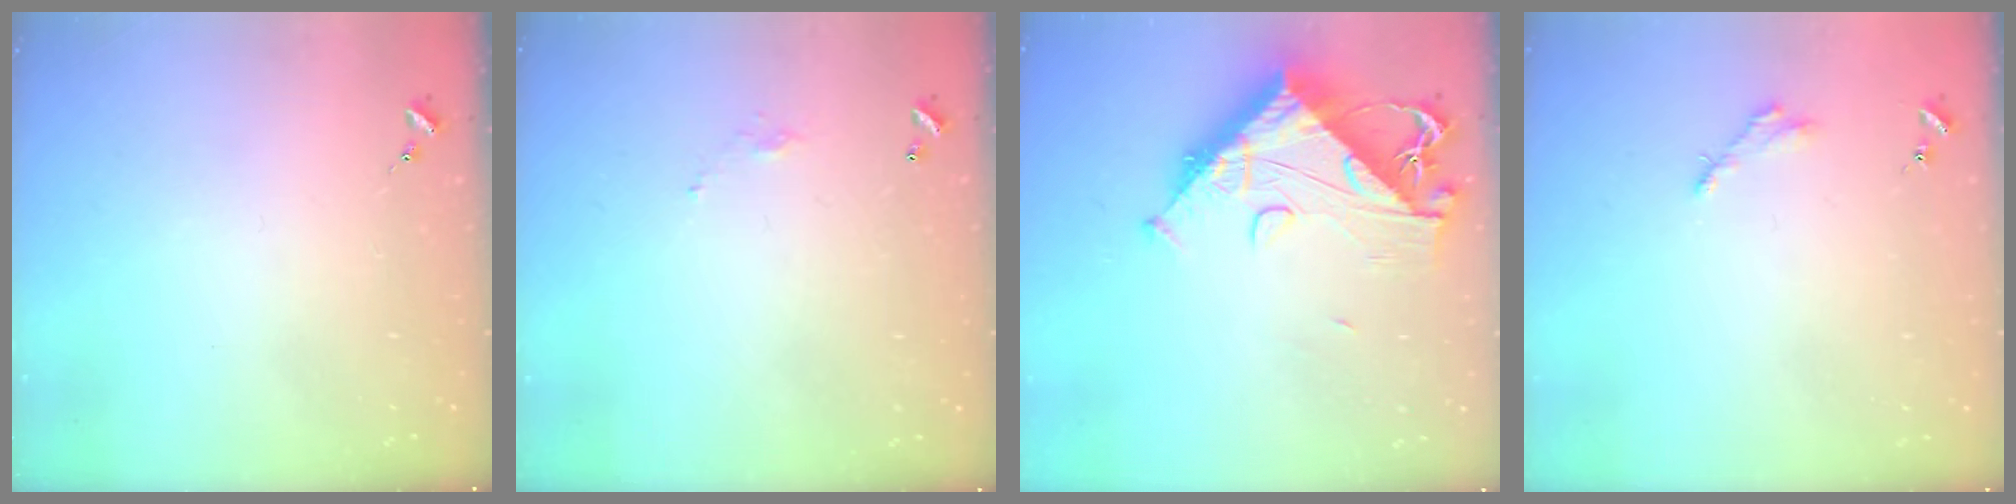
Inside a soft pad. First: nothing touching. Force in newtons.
{"total": 3.4, "press": 3.4, "slide": 0.2}
{"total": 16.1, "press": 16.0, "slide": 1.1}
{"total": 2.8, "press": 2.8, "slide": 0.3}